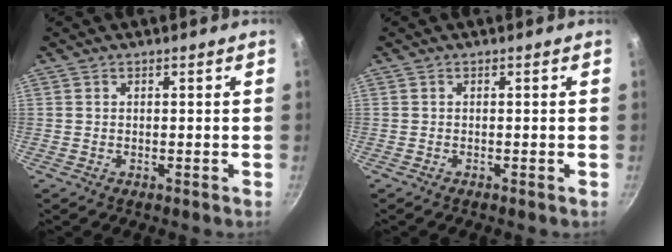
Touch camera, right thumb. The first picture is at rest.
{"total": 0.0}